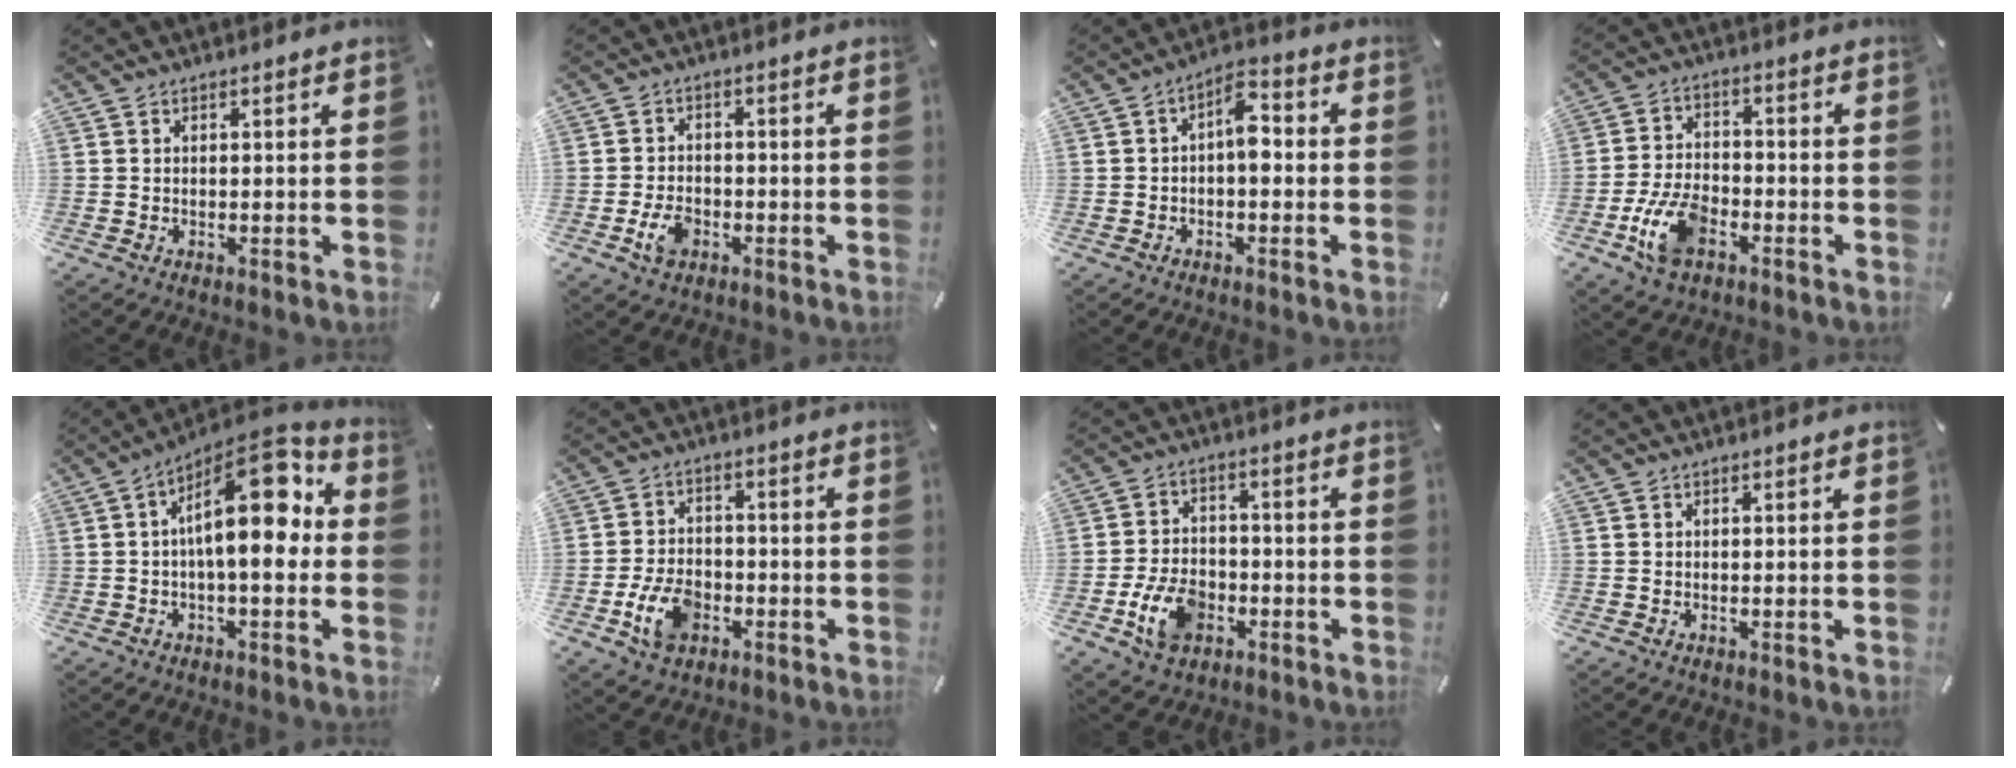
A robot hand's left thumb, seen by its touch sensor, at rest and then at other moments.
{"total": 5.4, "force": [-2.2, 3.7, 3.3], "torque": [-0.072, 0.006, -0.042]}
{"total": 6.3, "force": [-0.7, 3.4, 5.3], "torque": [-0.082, 0.012, -0.016]}
{"total": 11.1, "force": [-5.1, 6.4, 7.4], "torque": [-0.162, 0.014, -0.092]}
{"total": 15.7, "force": [2.5, 6.6, 14.1], "torque": [-0.218, -0.022, 0.036]}
{"total": 9.0, "force": [-3.3, 6.2, 5.5], "torque": [-0.110, 0.012, -0.060]}
{"total": 9.9, "force": [-3.7, 6.9, 6.0], "torque": [-0.124, 0.013, -0.067]}
{"total": 0.0}